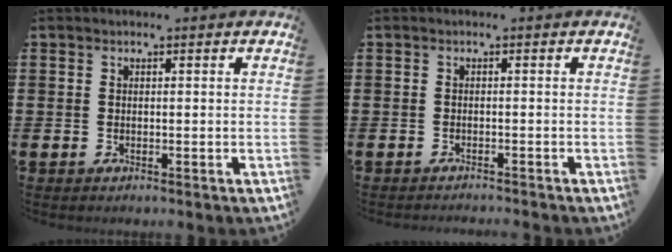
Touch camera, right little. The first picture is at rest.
{"total": 0.7, "force": [-0.7, -0.1, 0.0], "torque": [0.001, -0.001, -0.015]}